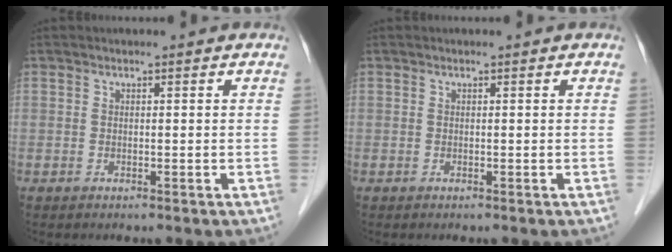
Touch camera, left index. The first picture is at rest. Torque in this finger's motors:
{"motor_torque": [-0.01, 0.01, 0.01, 0.00]}